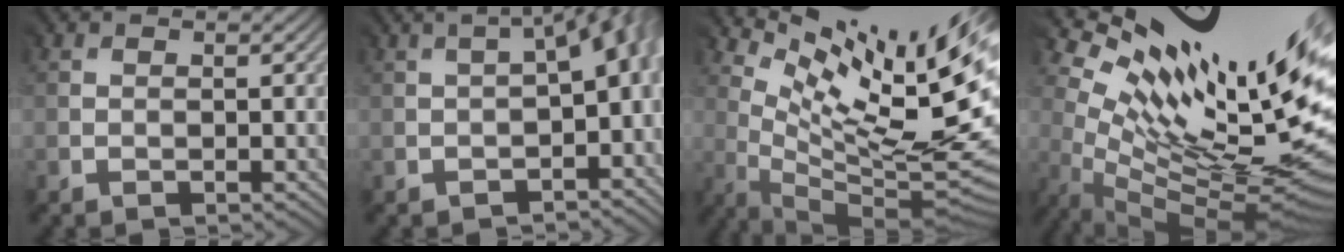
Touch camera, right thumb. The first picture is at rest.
{"total": 6.7, "force": [-2.7, 2.9, 5.4], "torque": [-0.051, -0.015, -0.024]}
{"total": 14.7, "force": [6.9, 3.6, 12.5], "torque": [-0.201, -0.004, 0.139]}
{"total": 15.8, "force": [6.2, 4.3, 13.9], "torque": [-0.226, -0.002, 0.136]}